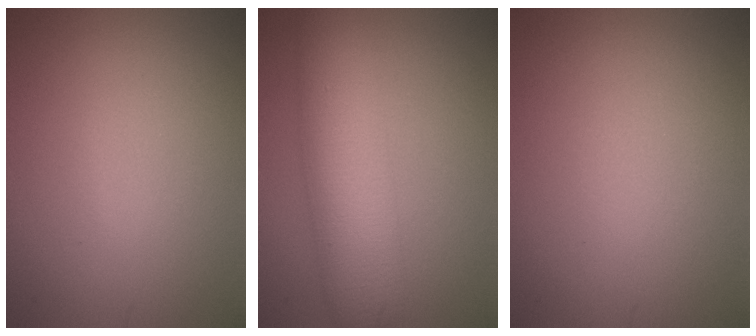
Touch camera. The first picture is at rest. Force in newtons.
{"total": 7.2, "press": 7.2, "slide": 0.1}
{"total": 0.0}